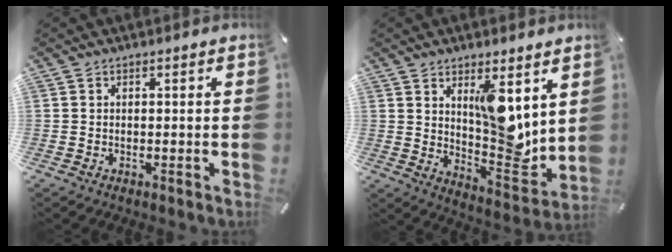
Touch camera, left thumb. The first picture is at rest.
{"total": 11.0, "force": [5.3, 4.9, 8.4], "torque": [-0.094, -0.055, 0.098]}